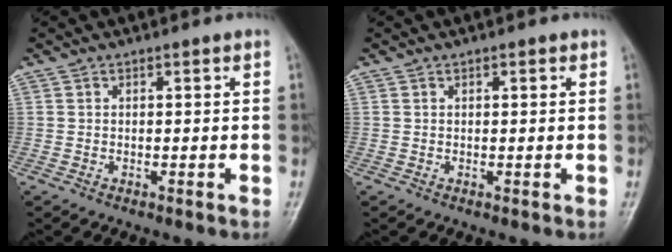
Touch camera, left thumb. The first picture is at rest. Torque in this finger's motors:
{"motor_torque": [-0.16, -0.09, 0.03, 0.03, 0.02]}